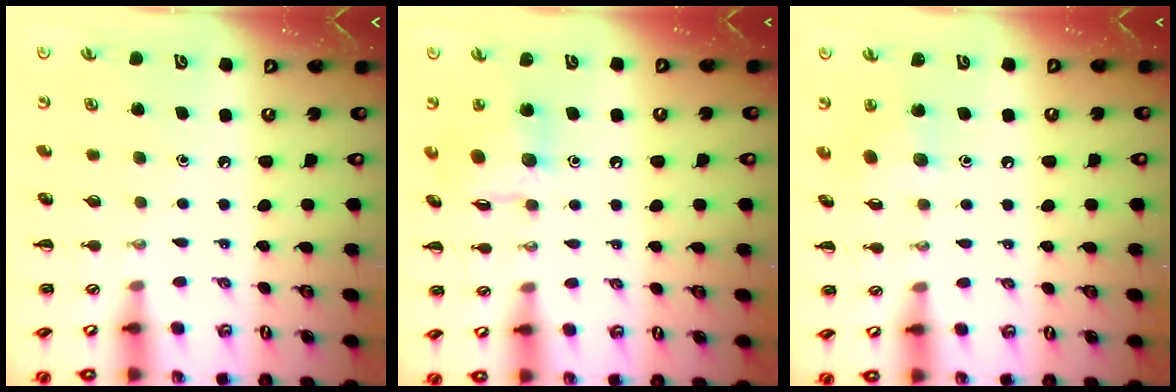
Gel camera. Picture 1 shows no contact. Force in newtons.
{"total": 11.6, "press": 11.5, "slide": 1.6}
{"total": 6.5, "press": 6.5, "slide": 0.8}